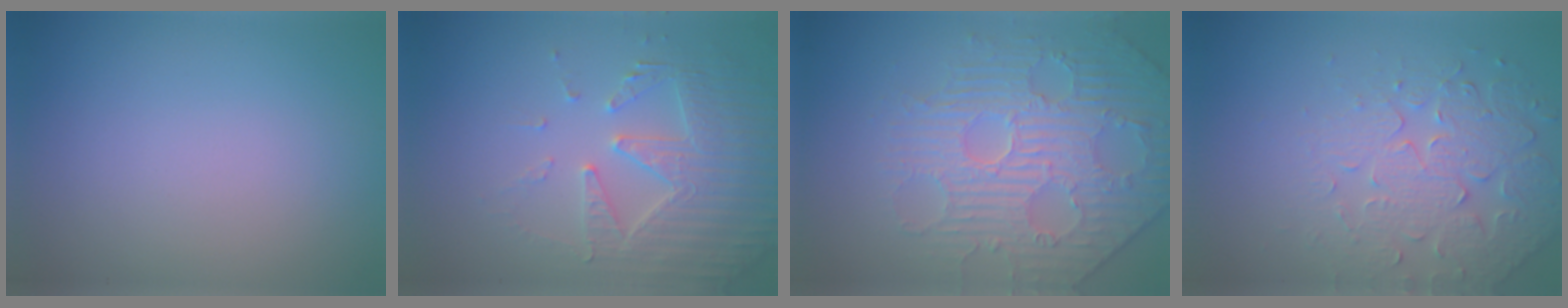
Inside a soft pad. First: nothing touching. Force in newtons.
{"total": 4.8, "press": 4.1, "slide": 2.5}
{"total": 4.7, "press": 4.7, "slide": 0.2}
{"total": 4.2, "press": 4.0, "slide": 1.3}